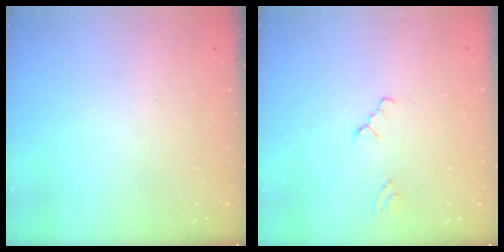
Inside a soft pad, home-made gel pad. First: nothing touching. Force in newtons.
{"total": 0.5, "press": 0.5, "slide": 0.2}